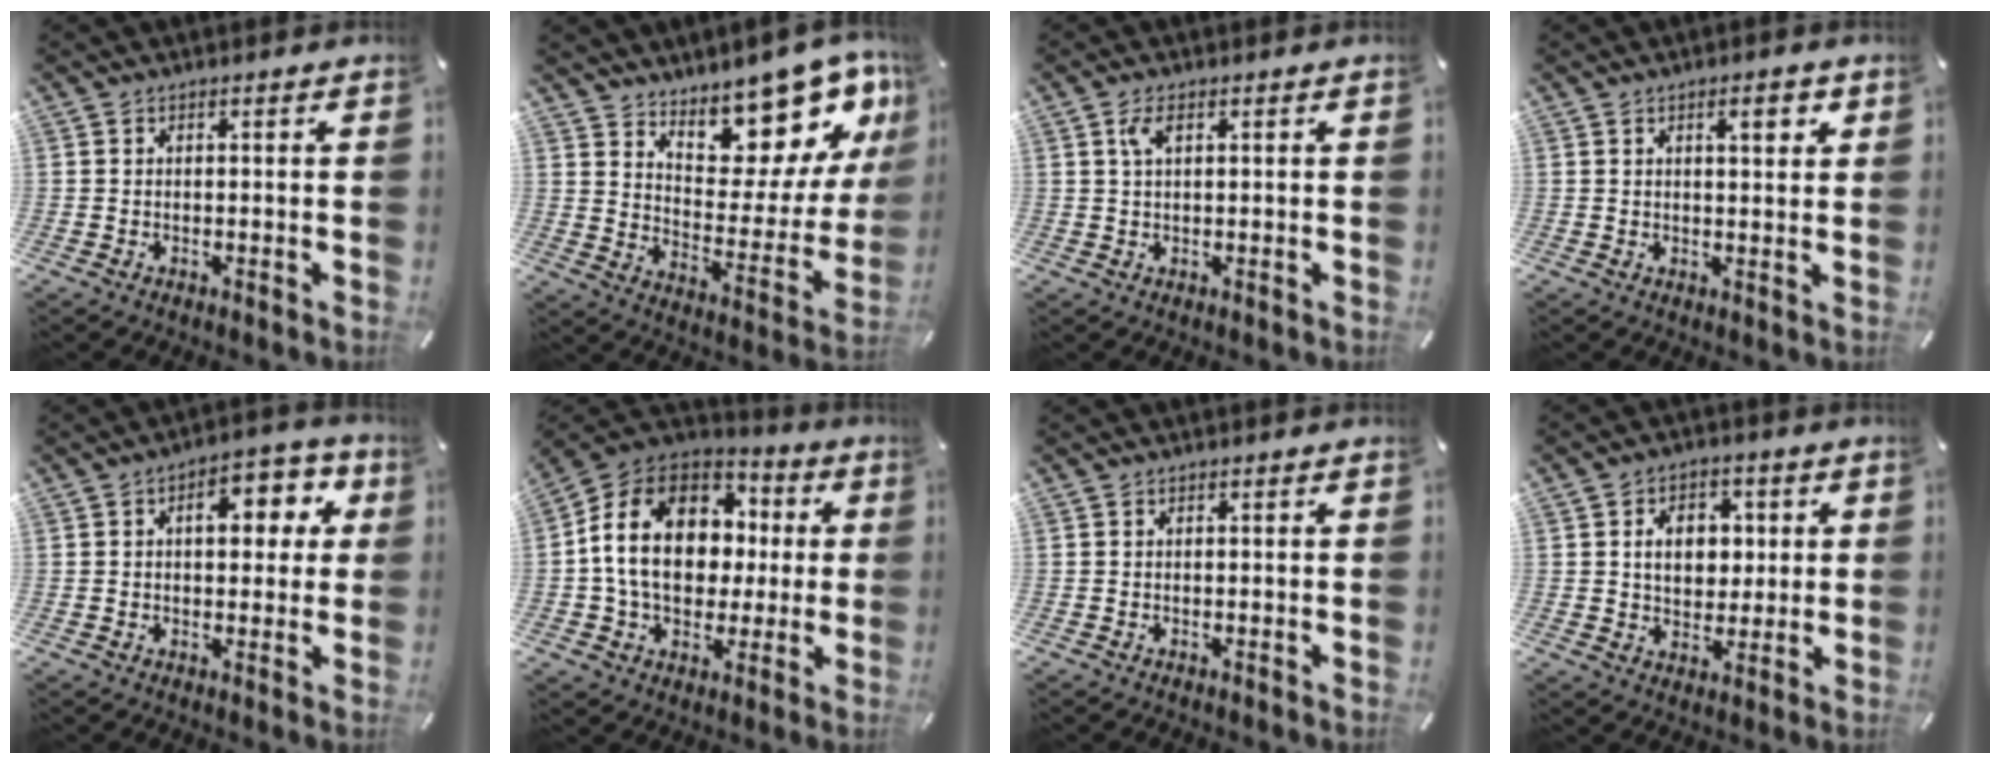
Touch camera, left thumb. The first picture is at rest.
{"total": 14.2, "force": [12.6, 5.3, 3.7], "torque": [-0.037, -0.133, 0.214]}
{"total": 2.5, "force": [0.9, 0.9, 2.2], "torque": [-0.045, 0.007, 0.014]}
{"total": 4.5, "force": [2.2, 1.3, 3.7], "torque": [-0.054, -0.005, 0.031]}
{"total": 10.0, "force": [2.3, 6.0, 7.7], "torque": [-0.091, -0.004, 0.029]}
{"total": 18.4, "force": [1.3, 14.5, 11.3], "torque": [-0.235, 0.010, 0.026]}
{"total": 0.0}
{"total": 9.1, "force": [1.5, 7.1, 5.6], "torque": [-0.082, 0.005, 0.023]}